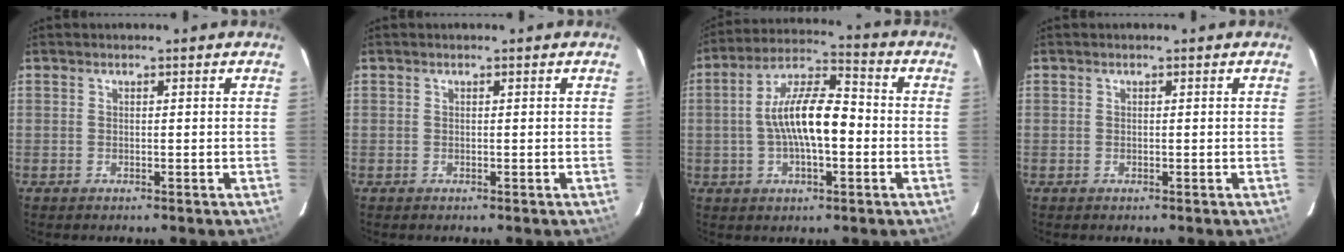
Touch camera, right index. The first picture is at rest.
{"total": 0.0}
{"total": 12.3, "force": [-1.3, 4.4, 11.5], "torque": [-0.214, 0.015, -0.027]}
{"total": 0.0}